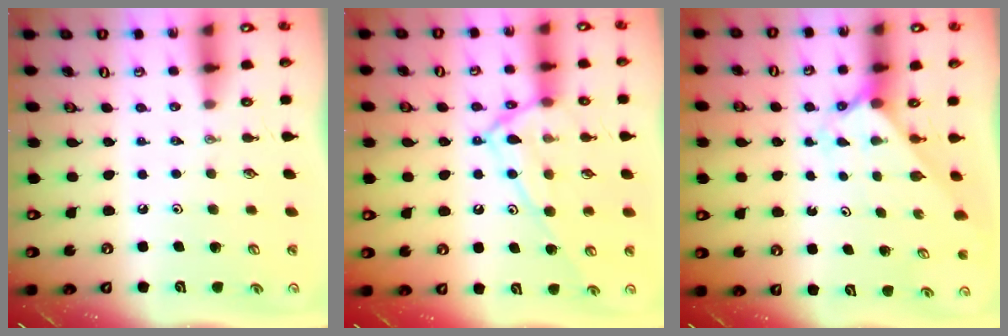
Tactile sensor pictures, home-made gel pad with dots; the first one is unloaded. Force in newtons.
{"total": 14.8, "press": 14.7, "slide": 1.3}
{"total": 1.9, "press": 1.9, "slide": 0.1}